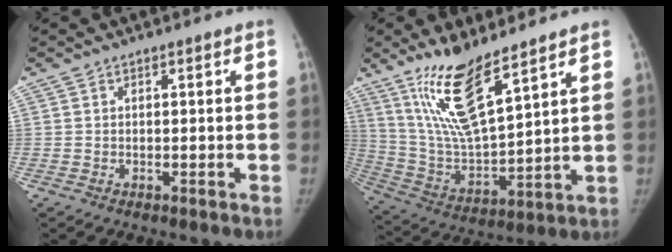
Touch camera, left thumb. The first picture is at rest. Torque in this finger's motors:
{"motor_torque": [0.32, 0.13, 1.47, -1.30, 0.31]}